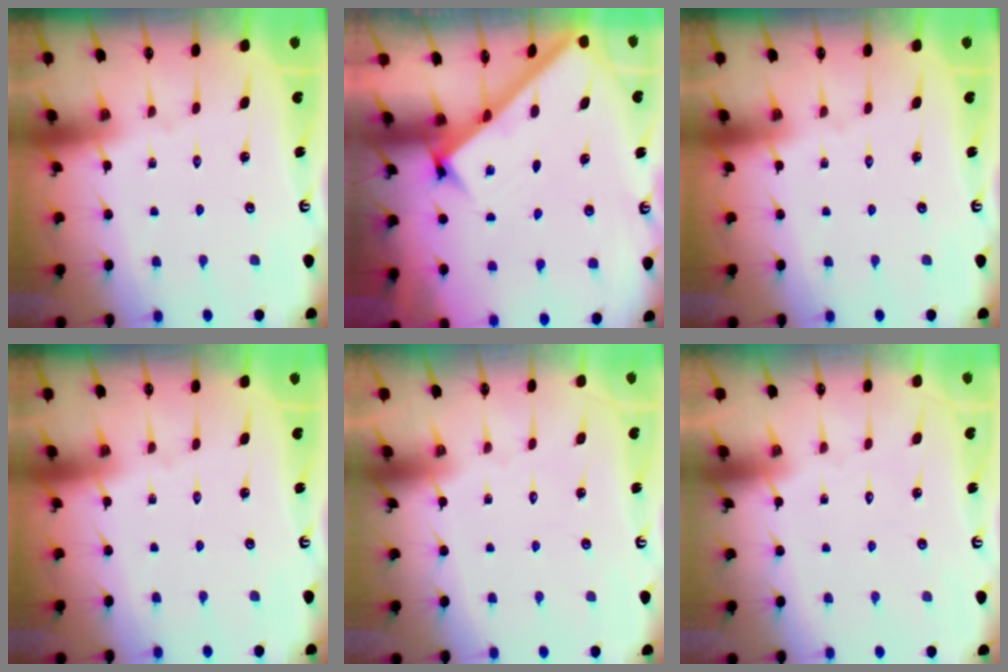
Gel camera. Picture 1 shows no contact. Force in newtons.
{"total": 2.4, "press": 2.4, "slide": 0.3}
{"total": 0.0}
{"total": 0.0}
{"total": 1.6, "press": 1.6, "slide": 0.1}
{"total": 1.7, "press": 1.7, "slide": 0.1}